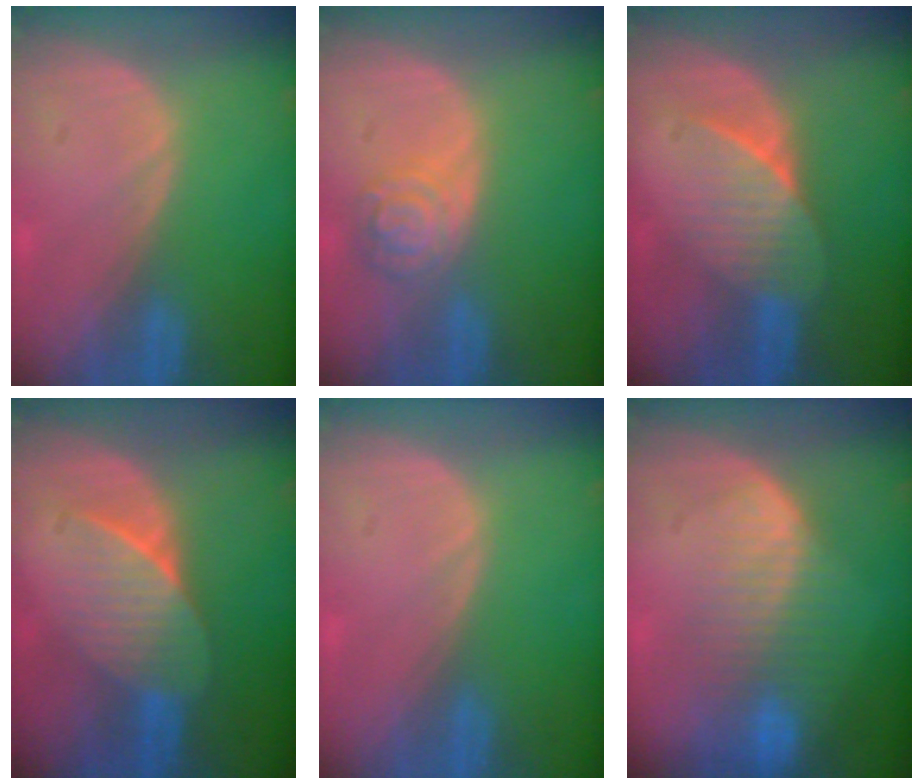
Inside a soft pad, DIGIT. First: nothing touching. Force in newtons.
{"total": 5.3, "press": 4.7, "slide": 2.3}
{"total": 6.6, "press": 6.2, "slide": 2.5}
{"total": 7.2, "press": 6.6, "slide": 2.8}
{"total": 0.0}
{"total": 8.6, "press": 7.3, "slide": 4.4}